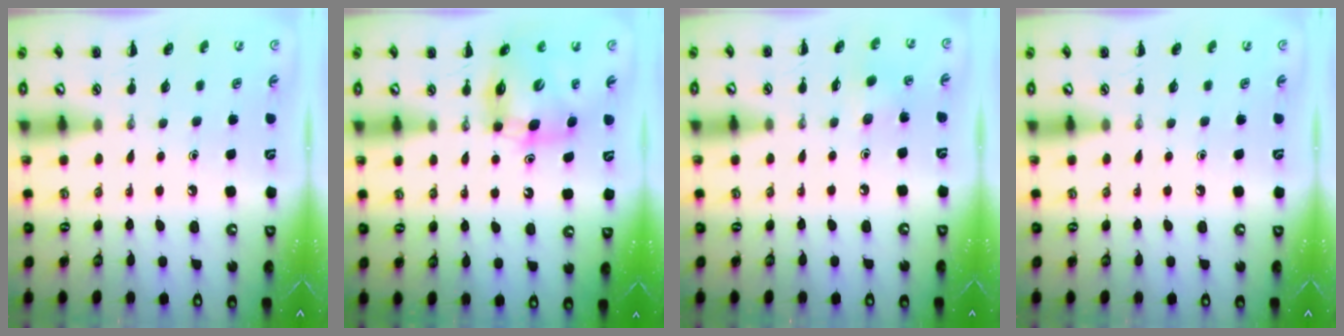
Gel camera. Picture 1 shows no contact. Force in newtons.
{"total": 9.3, "press": 9.0, "slide": 2.2}
{"total": 2.6, "press": 2.5, "slide": 0.9}
{"total": 0.0}